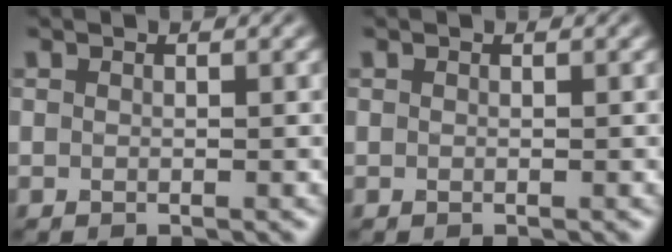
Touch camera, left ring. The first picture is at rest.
{"total": 0.0}